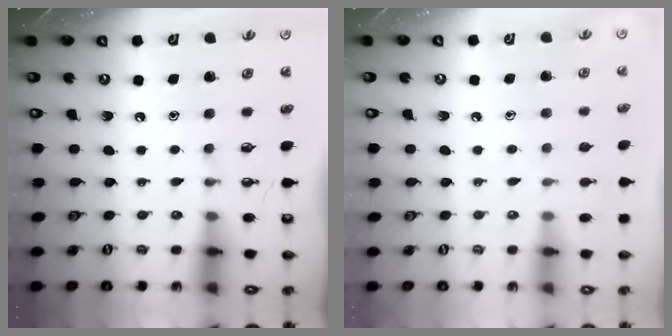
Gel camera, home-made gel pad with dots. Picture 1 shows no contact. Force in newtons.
{"total": 5.9, "press": 5.8, "slide": 0.5}